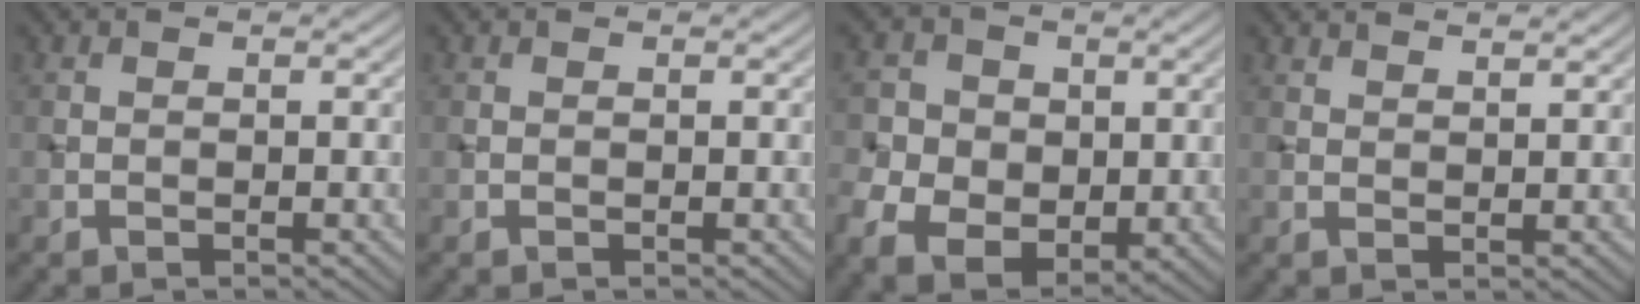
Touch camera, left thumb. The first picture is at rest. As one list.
[{"total": 0.0}, {"total": 8.5, "force": [0.1, 7.3, 4.4], "torque": [-0.119, -0.009, -0.002]}, {"total": 2.4, "force": [2.1, 0.3, 1.0], "torque": [-0.017, -0.004, 0.036]}]